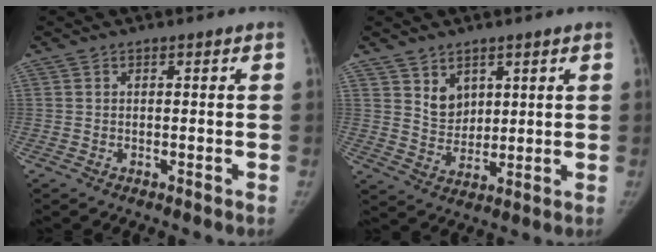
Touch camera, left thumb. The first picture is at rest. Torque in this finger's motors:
{"motor_torque": [-0.02, 0.03, 0.30, -0.26, 0.01]}